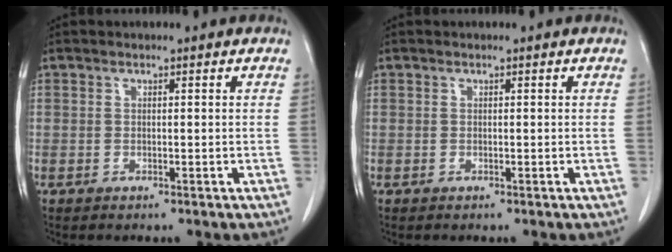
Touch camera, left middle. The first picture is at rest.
{"total": 0.0}